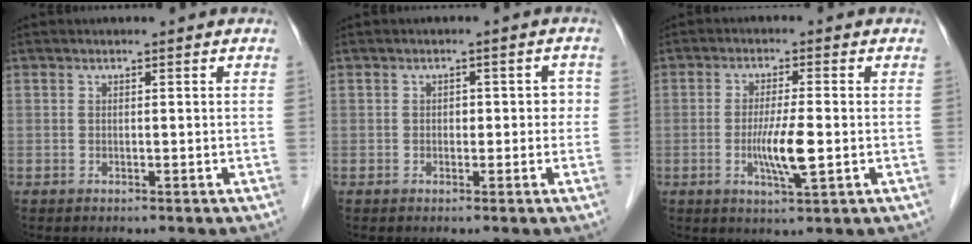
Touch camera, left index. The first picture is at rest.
{"total": 2.7, "force": [0.0, 2.0, 1.8], "torque": [-0.011, 0.018, -0.002]}
{"total": 5.8, "force": [-1.0, 0.2, 5.7], "torque": [-0.113, -0.014, -0.019]}